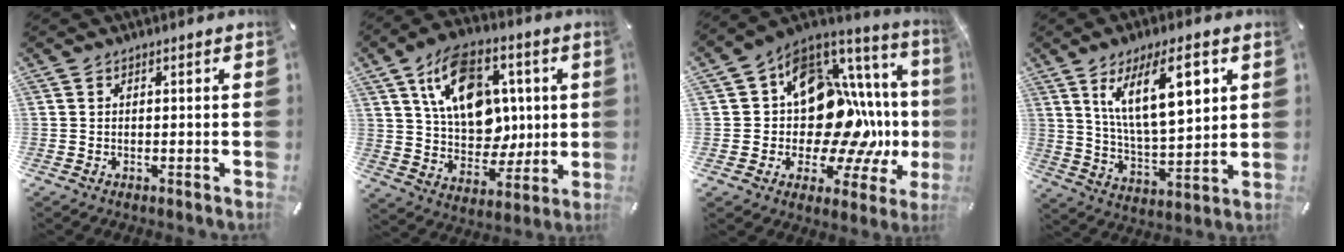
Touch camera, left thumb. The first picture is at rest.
{"total": 17.7, "force": [5.9, 12.8, 10.7], "torque": [-0.163, -0.008, 0.118]}
{"total": 20.0, "force": [1.1, 13.9, 14.3], "torque": [-0.208, -0.056, 0.040]}
{"total": 17.0, "force": [7.8, 7.2, 13.3], "torque": [-0.235, -0.017, 0.124]}